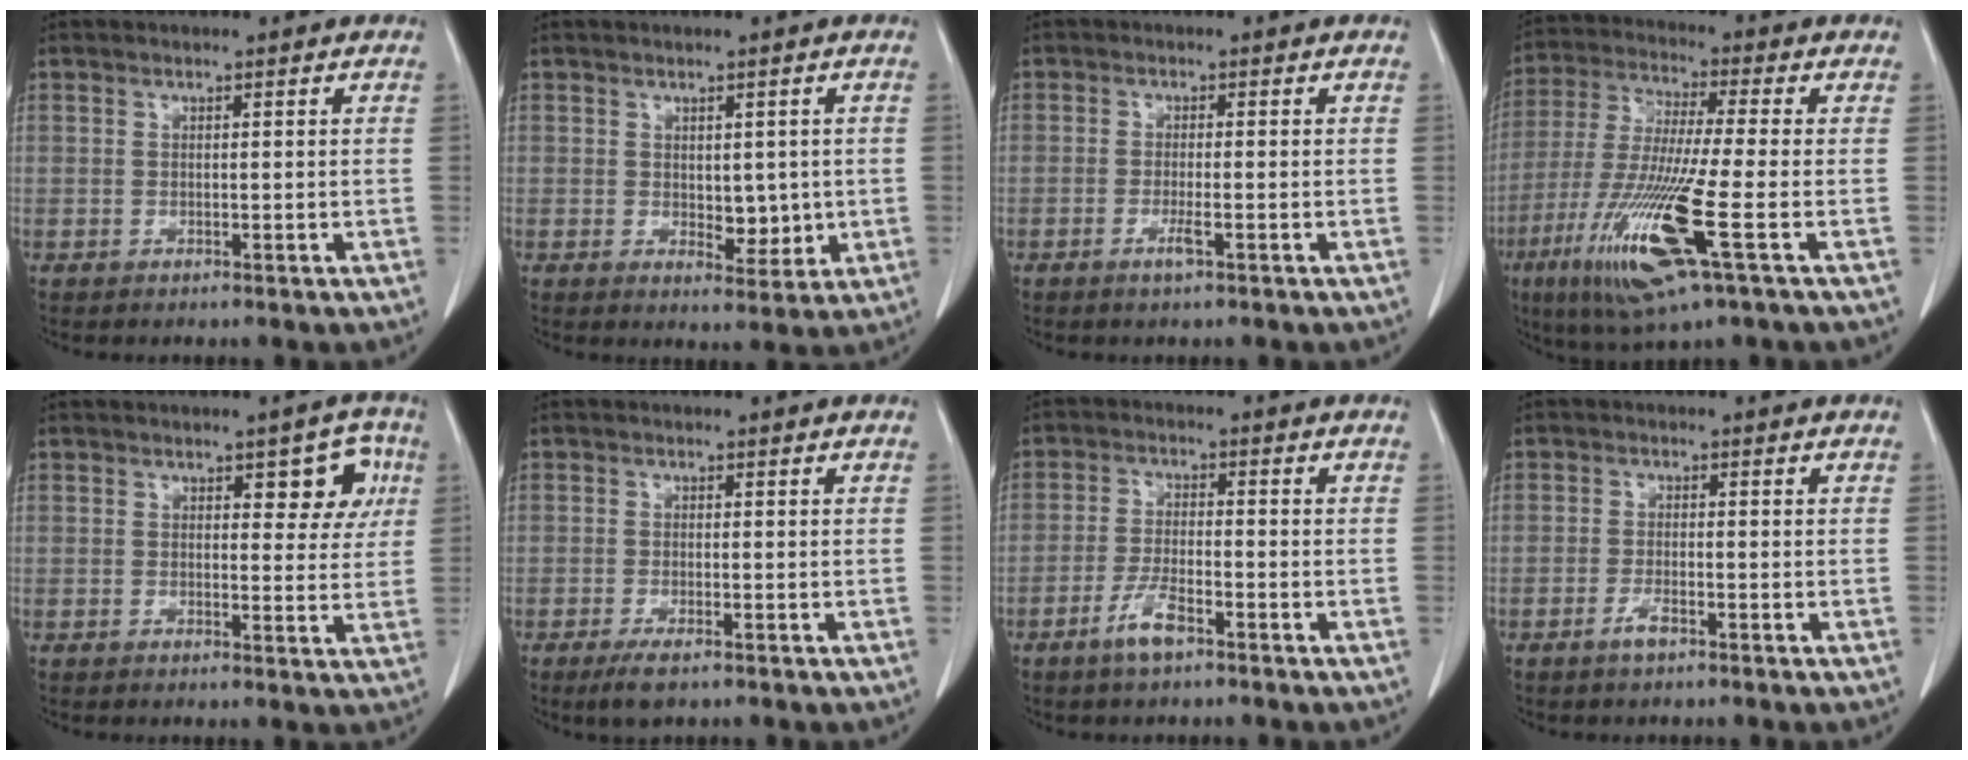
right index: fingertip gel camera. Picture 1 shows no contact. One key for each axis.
{"total": 4.1, "fx": 0.0, "fy": 2.3, "fz": 3.4, "tx": -0.037, "ty": -0.008, "tz": 0.010}
{"total": 2.1, "fx": -1.1, "fy": 0.1, "fz": 1.7, "tx": -0.032, "ty": -0.003, "tz": -0.020}
{"total": 15.3, "fx": -5.9, "fy": 0.4, "fz": 14.1, "tx": -0.296, "ty": -0.033, "tz": -0.112}
{"total": 5.5, "fx": 2.1, "fy": 2.6, "fz": 4.3, "tx": -0.037, "ty": 0.010, "tz": 0.023}
{"total": 2.9, "fx": -1.9, "fy": 0.6, "fz": 2.1, "tx": -0.041, "ty": -0.005, "tz": -0.032}
{"total": 4.9, "fx": -3.2, "fy": 0.9, "fz": 3.6, "tx": -0.076, "ty": -0.002, "tz": -0.060}
{"total": 2.2, "fx": -1.5, "fy": 0.4, "fz": 1.6, "tx": -0.035, "ty": -0.001, "tz": -0.029}